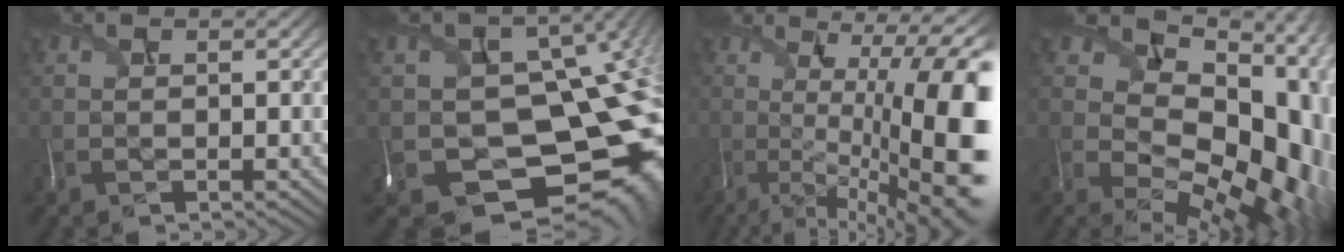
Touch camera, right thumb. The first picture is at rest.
{"total": 15.3, "force": [-5.2, 11.3, 8.8], "torque": [-0.122, -0.013, -0.027]}
{"total": 14.5, "force": [-1.5, 5.0, 13.5], "torque": [-0.203, -0.013, -0.010]}
{"total": 14.2, "force": [1.3, 9.8, 10.2], "torque": [-0.149, -0.041, 0.068]}